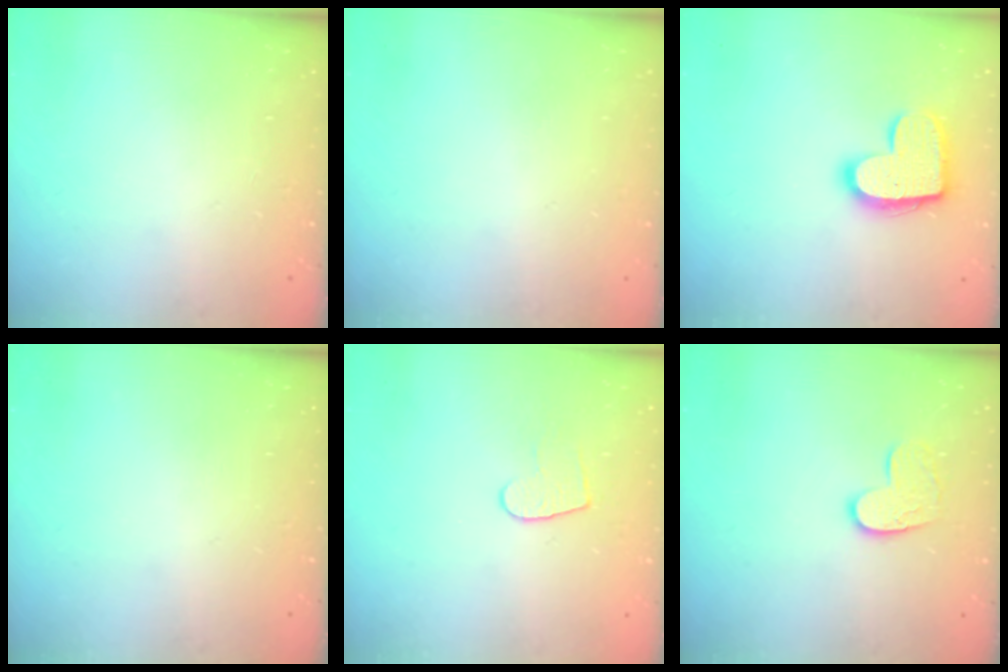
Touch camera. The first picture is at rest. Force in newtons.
{"total": 0.6, "press": 0.6, "slide": 0.2}
{"total": 14.5, "press": 14.5, "slide": 0.7}
{"total": 0.0}
{"total": 6.7, "press": 6.7, "slide": 0.4}
{"total": 9.5, "press": 9.5, "slide": 0.6}